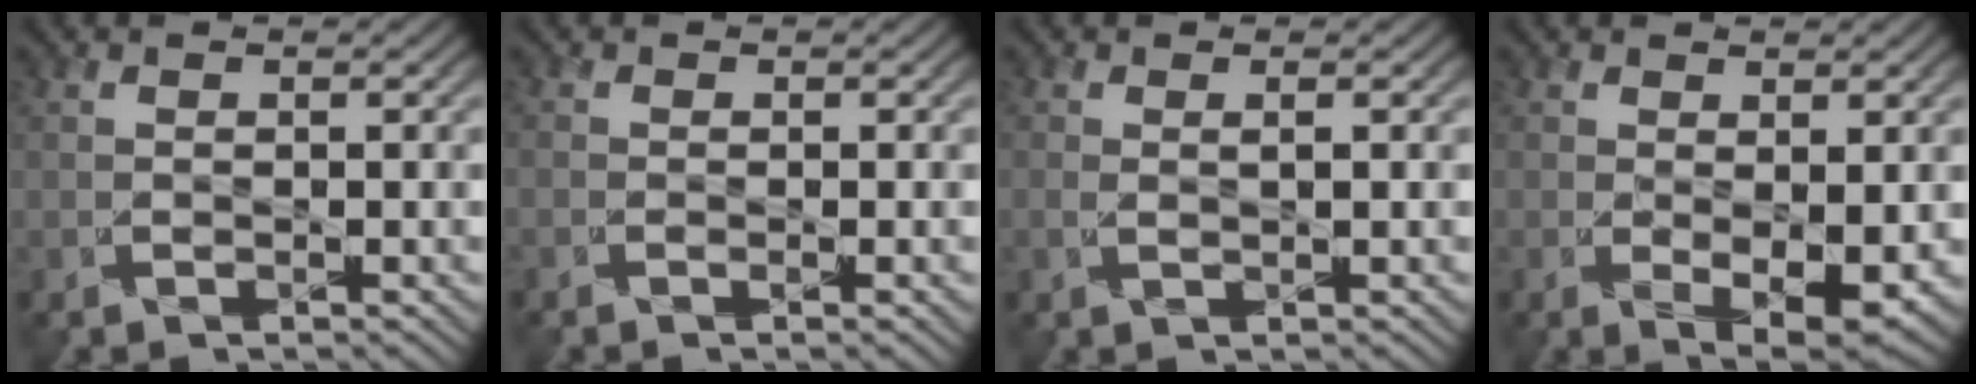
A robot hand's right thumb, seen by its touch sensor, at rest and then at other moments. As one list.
[{"total": 0.9, "force": [-0.4, 0.1, 0.8], "torque": [-0.017, -0.002, -0.008]}, {"total": 1.2, "force": [0.4, 0.2, 1.1], "torque": [-0.021, 0.002, 0.006]}, {"total": 4.2, "force": [0.0, 1.8, 3.8], "torque": [-0.070, -0.017, 0.010]}]